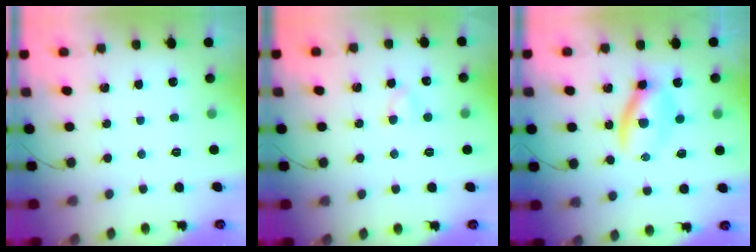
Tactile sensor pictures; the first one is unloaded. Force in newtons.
{"total": 3.0, "press": 2.8, "slide": 1.1}
{"total": 6.0, "press": 5.9, "slide": 1.0}